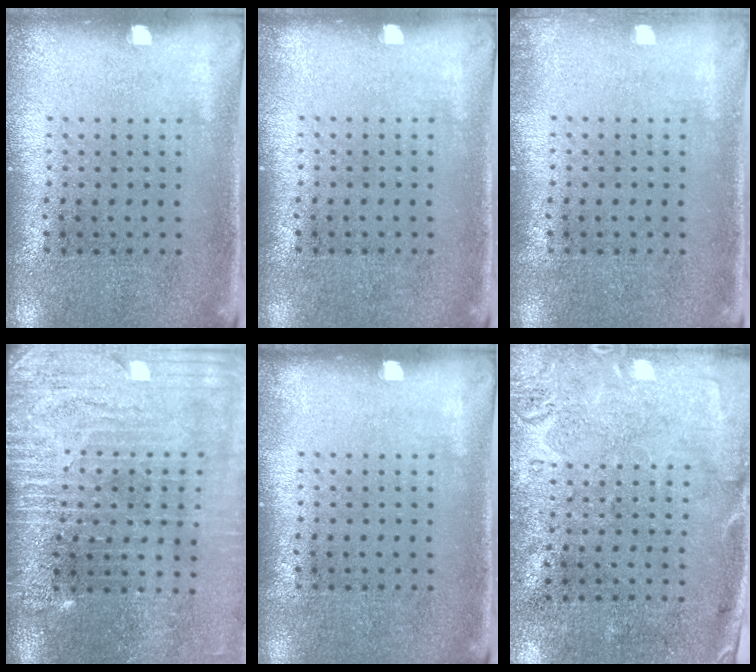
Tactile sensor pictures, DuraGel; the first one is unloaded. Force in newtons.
{"total": 0.0}
{"total": 0.6, "press": 0.6, "slide": 0.2}
{"total": 4.2, "press": 3.5, "slide": 2.3}
{"total": 0.0}
{"total": 2.8, "press": 2.2, "slide": 1.7}